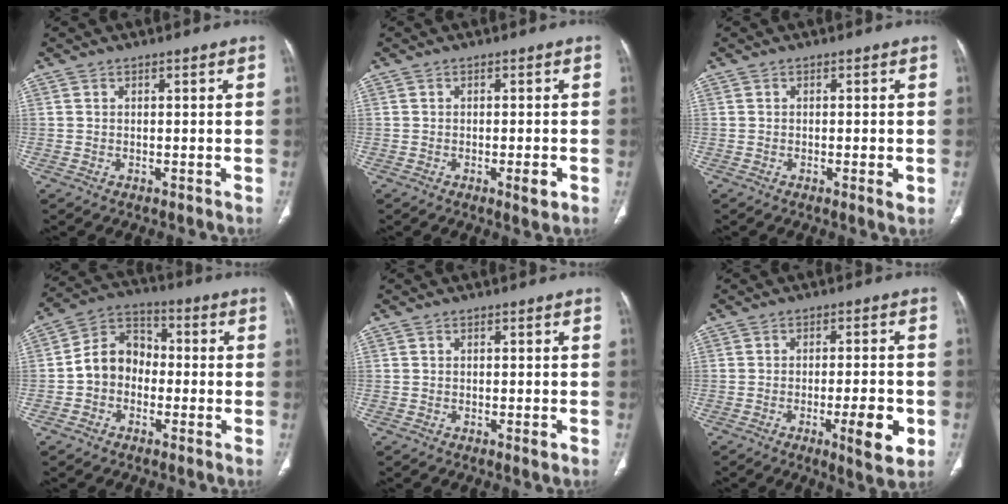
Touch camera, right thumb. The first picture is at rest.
{"total": 2.9, "force": [-1.2, 0.6, 2.6], "torque": [-0.035, -0.003, -0.016]}
{"total": 2.3, "force": [-0.6, 0.4, 2.2], "torque": [-0.035, -0.006, -0.009]}
{"total": 9.1, "force": [-1.5, 7.4, 4.9], "torque": [-0.061, 0.038, -0.044]}
{"total": 1.2, "force": [-0.6, 0.2, 1.1], "torque": [-0.016, -0.003, -0.008]}
{"total": 8.8, "force": [-3.0, 1.8, 8.1], "torque": [-0.112, 0.001, -0.039]}